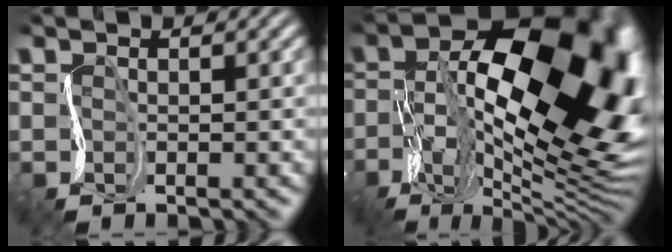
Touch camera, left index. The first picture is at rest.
{"total": 17.8, "force": [1.2, 10.1, 14.6], "torque": [-0.262, -0.003, 0.041]}